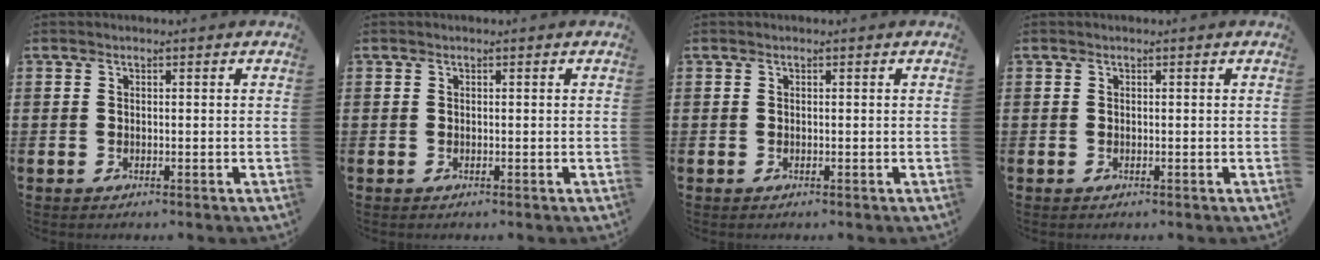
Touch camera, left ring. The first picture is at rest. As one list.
[{"total": 0.0}, {"total": 0.0}, {"total": 0.0}]